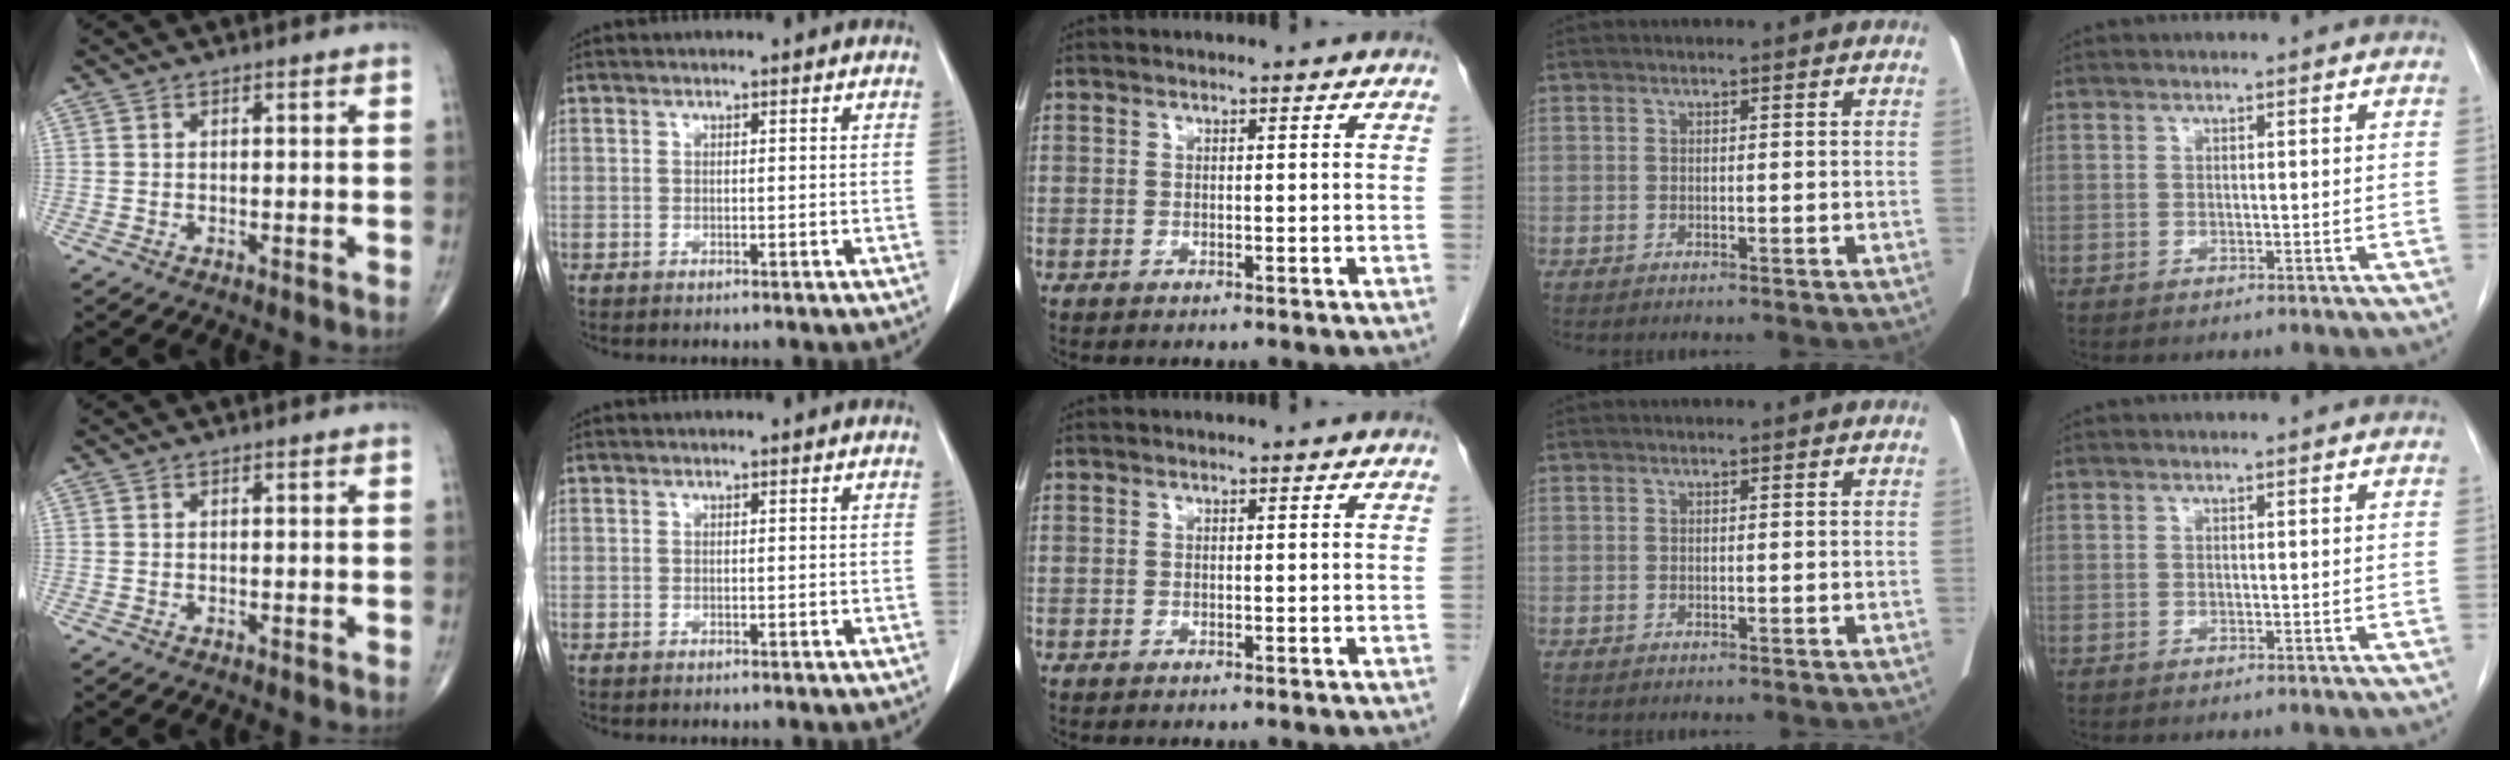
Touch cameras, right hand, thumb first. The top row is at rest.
{}